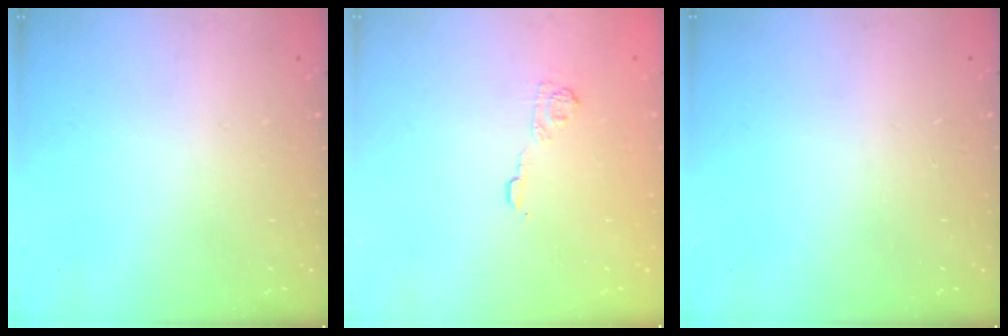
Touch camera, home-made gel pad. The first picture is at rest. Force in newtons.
{"total": 5.2, "press": 4.9, "slide": 1.5}
{"total": 0.0}